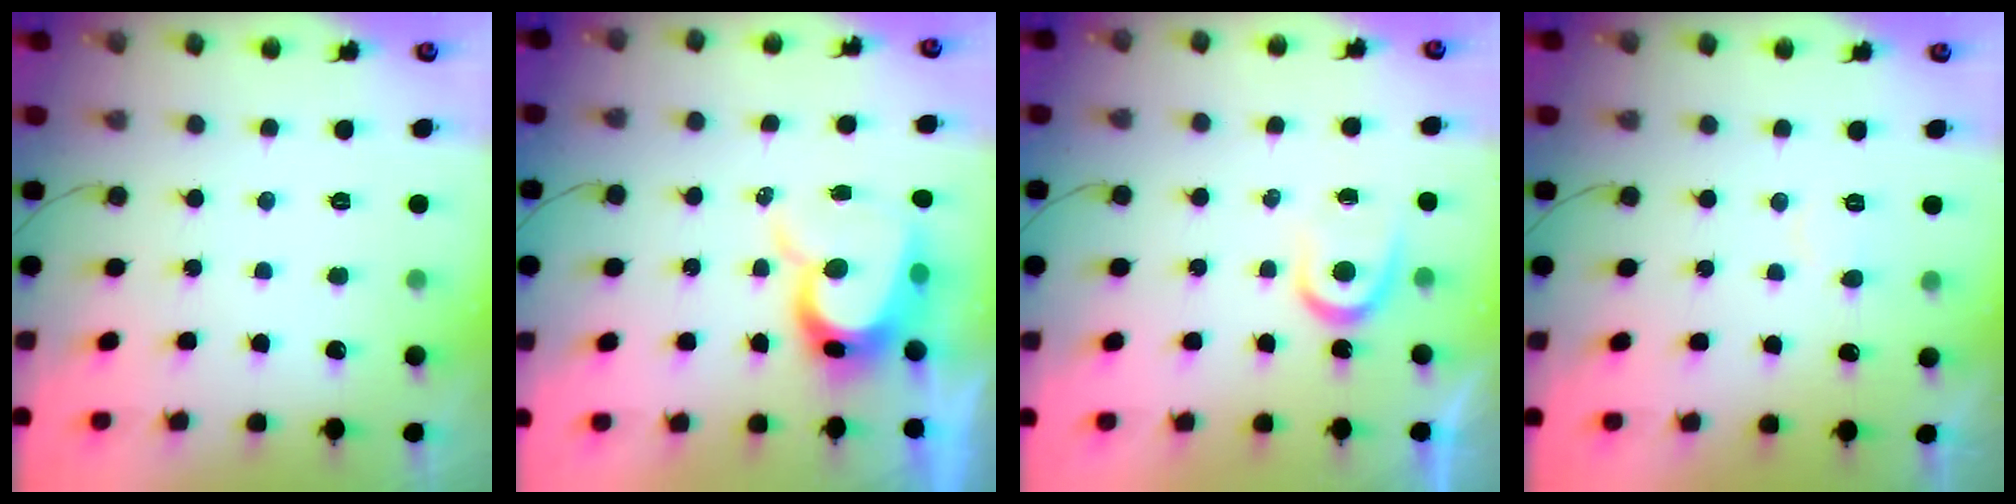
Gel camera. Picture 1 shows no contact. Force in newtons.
{"total": 11.6, "press": 11.5, "slide": 1.3}
{"total": 4.4, "press": 4.3, "slide": 0.5}
{"total": 3.8, "press": 3.8, "slide": 0.3}